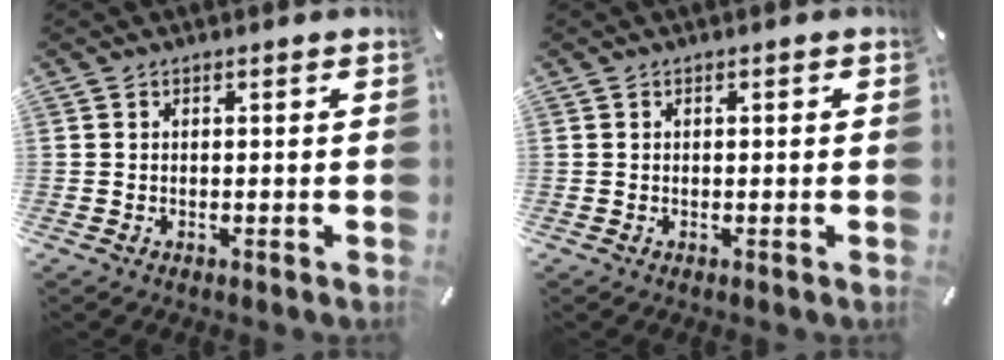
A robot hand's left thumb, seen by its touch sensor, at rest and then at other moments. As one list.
[{"total": 0.0}]